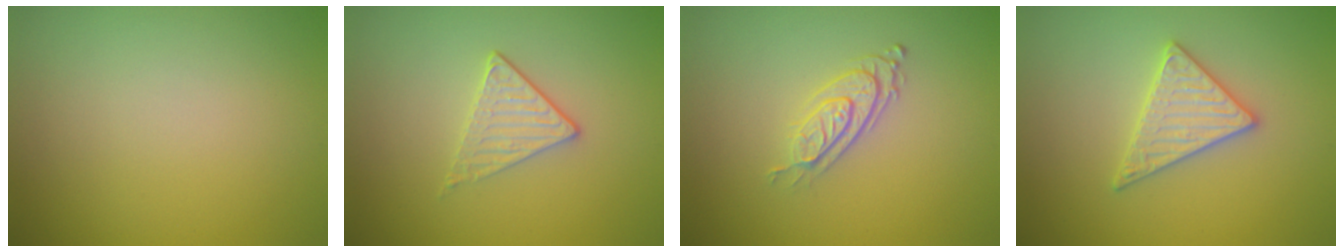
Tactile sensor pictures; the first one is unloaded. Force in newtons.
{"total": 1.7, "press": 1.4, "slide": 1.0}
{"total": 2.9, "press": 2.0, "slide": 2.0}
{"total": 2.9, "press": 2.9, "slide": 0.3}